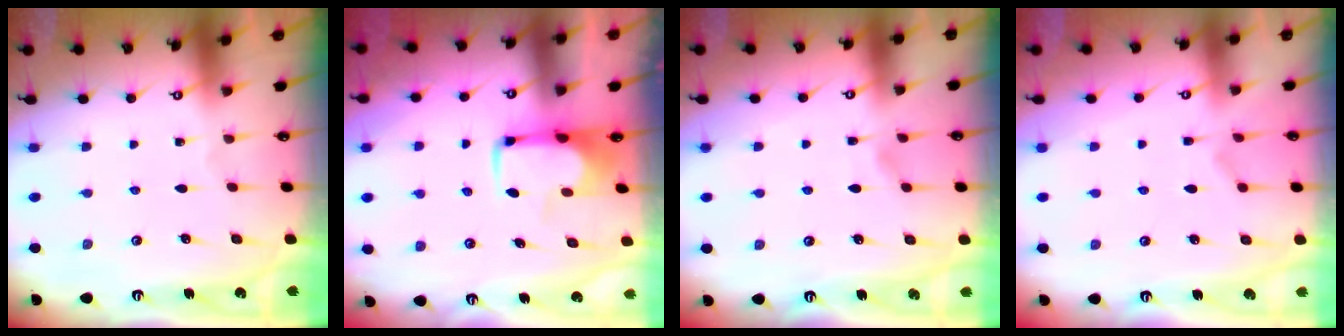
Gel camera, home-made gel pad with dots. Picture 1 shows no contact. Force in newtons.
{"total": 1.9, "press": 1.8, "slide": 0.5}
{"total": 3.1, "press": 3.1, "slide": 0.4}
{"total": 1.7, "press": 1.2, "slide": 1.1}